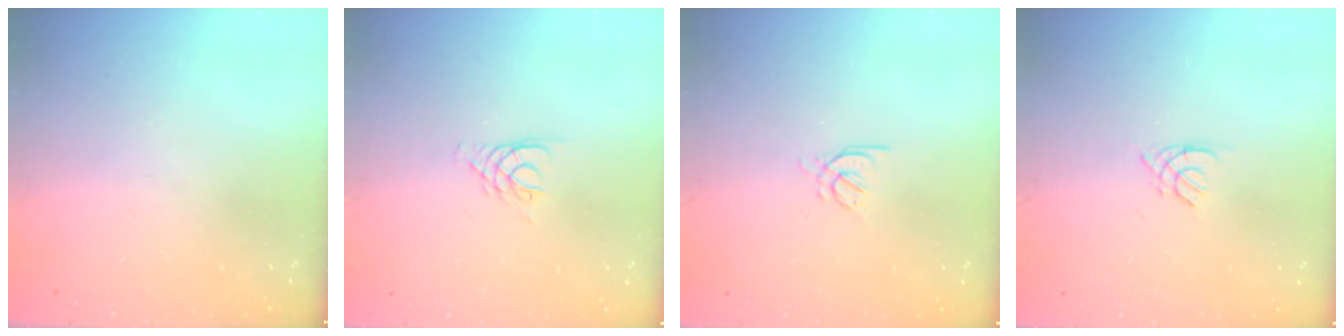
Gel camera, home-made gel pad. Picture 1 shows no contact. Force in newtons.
{"total": 3.9, "press": 3.9, "slide": 0.5}
{"total": 1.5, "press": 1.4, "slide": 0.5}
{"total": 1.4, "press": 1.4, "slide": 0.4}